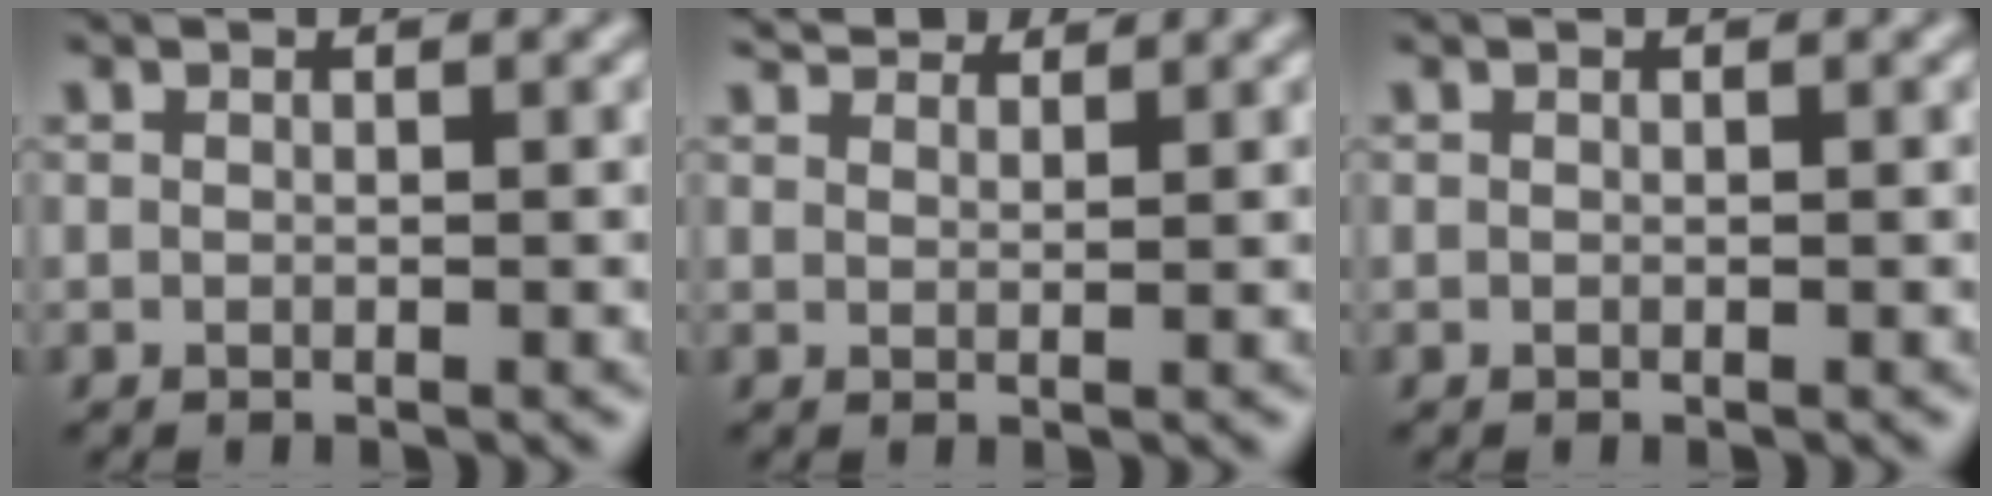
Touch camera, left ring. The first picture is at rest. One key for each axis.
{"total": 3.1, "fx": 2.9, "fy": 0.5, "fz": 0.8, "tx": -0.015, "ty": 0.003, "tz": 0.045}
{"total": 0.0}